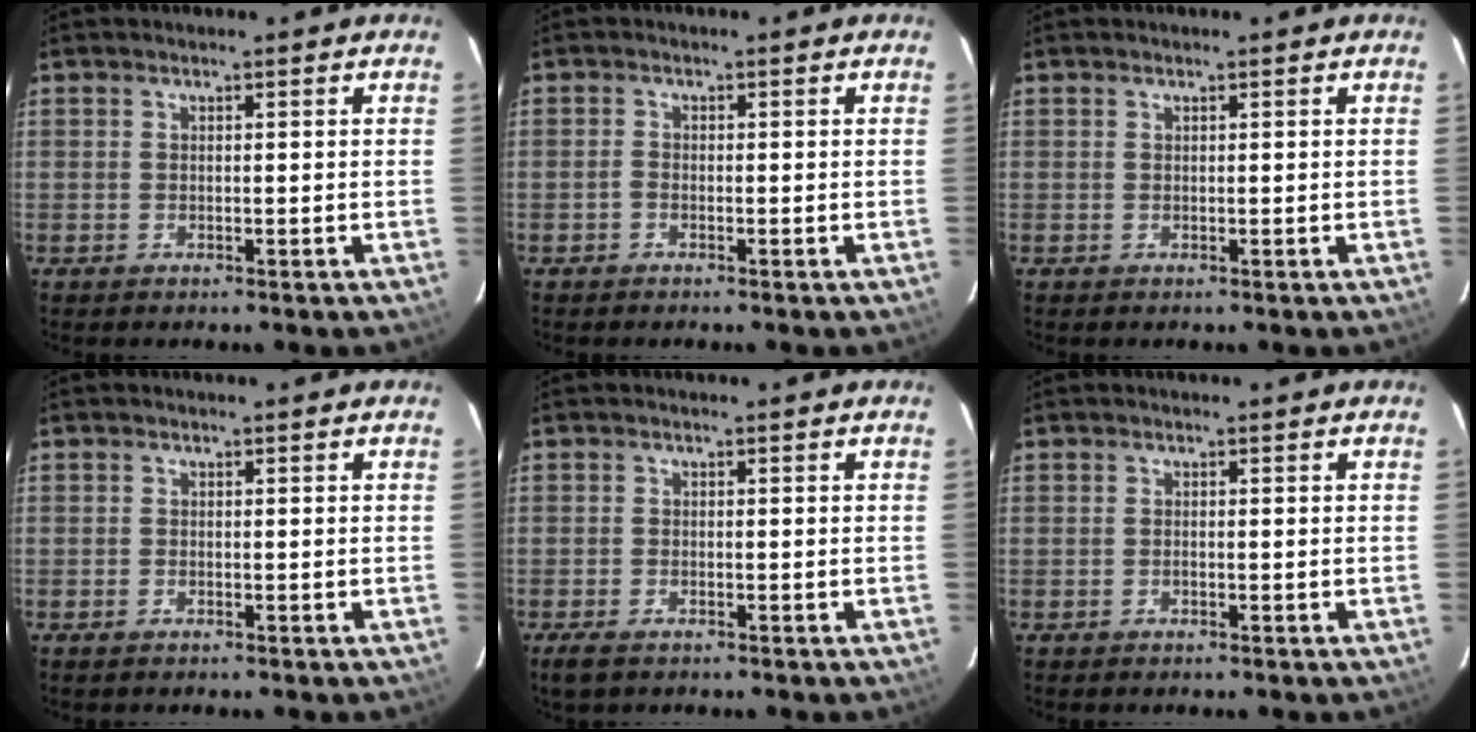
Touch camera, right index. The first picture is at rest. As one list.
[{"total": 1.0, "force": [-0.8, 0.4, 0.3], "torque": [-0.006, 0.000, -0.020]}, {"total": 0.0}, {"total": 0.7, "force": [-0.6, 0.3, 0.2], "torque": [-0.006, -0.003, -0.013]}, {"total": 2.9, "force": [-2.1, 1.2, 1.6], "torque": [-0.039, -0.009, -0.041]}, {"total": 0.0}]